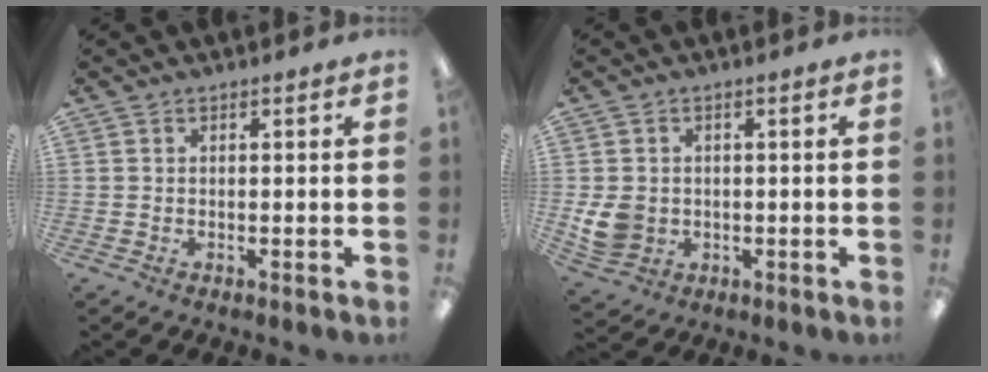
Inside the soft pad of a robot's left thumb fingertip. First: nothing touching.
{"total": 6.1, "force": [0.0, 5.4, 2.8], "torque": [-0.051, 0.006, 0.004]}